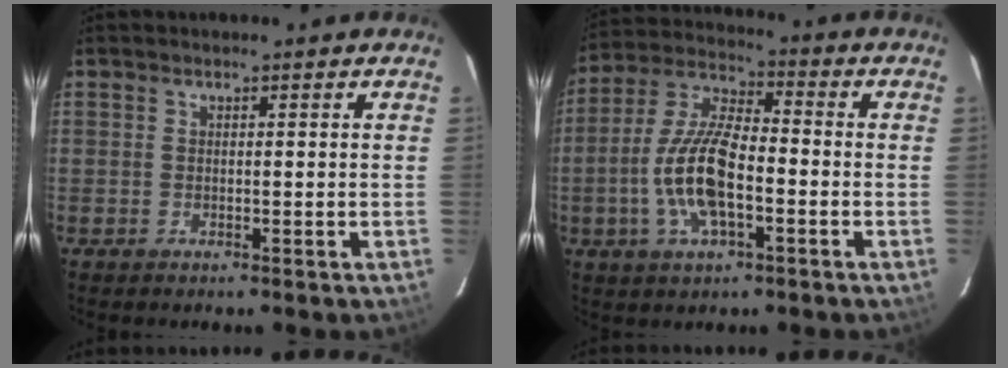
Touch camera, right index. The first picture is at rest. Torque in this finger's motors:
{"motor_torque": [2.02, -0.12, 1.06, 0.18]}